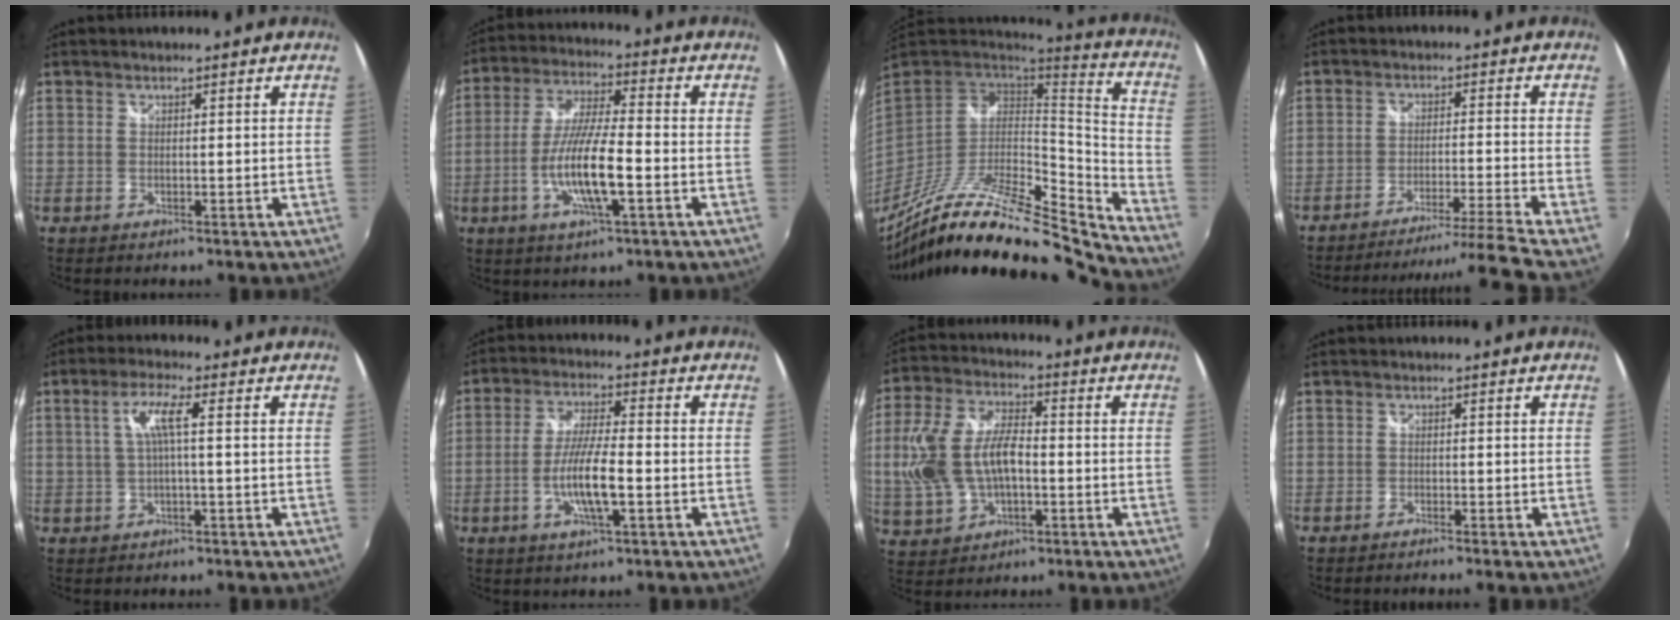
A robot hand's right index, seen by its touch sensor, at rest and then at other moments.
{"total": 11.9, "force": [-3.6, 1.9, 11.1], "torque": [-0.223, -0.007, -0.068]}
{"total": 24.8, "force": [-21.4, 4.1, 11.8], "torque": [-0.189, -0.030, -0.366]}
{"total": 12.9, "force": [-11.4, -4.5, 4.2], "torque": [-0.074, -0.006, -0.179]}
{"total": 4.6, "force": [0.3, 0.2, 4.6], "torque": [-0.091, 0.005, 0.009]}
{"total": 8.7, "force": [-2.6, 1.4, 8.2], "torque": [-0.160, -0.005, -0.049]}
{"total": 14.0, "force": [-1.3, 8.0, 11.4], "torque": [-0.252, 0.011, -0.017]}
{"total": 1.1, "force": [-1.0, -0.1, 0.4], "torque": [-0.013, -0.005, -0.022]}